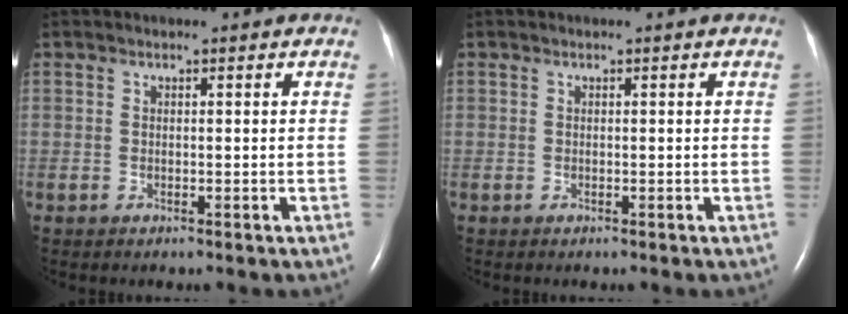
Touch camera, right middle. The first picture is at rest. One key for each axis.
{"total": 0.0}